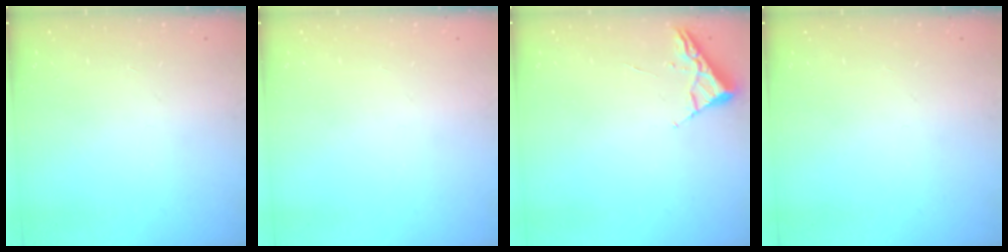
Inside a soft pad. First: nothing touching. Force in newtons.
{"total": 0.0}
{"total": 2.6, "press": 2.6, "slide": 0.3}
{"total": 0.0}